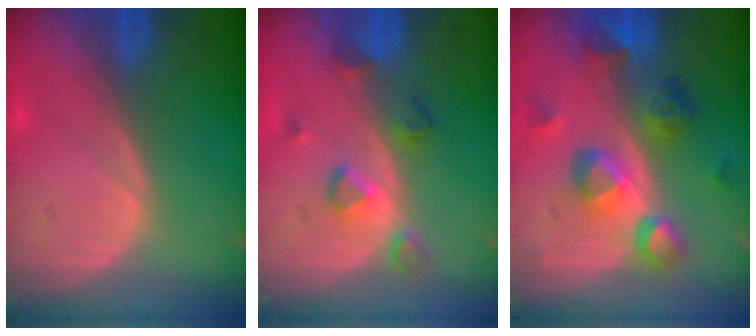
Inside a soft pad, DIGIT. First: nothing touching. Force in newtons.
{"total": 4.4, "press": 4.3, "slide": 0.7}
{"total": 9.4, "press": 8.4, "slide": 4.3}